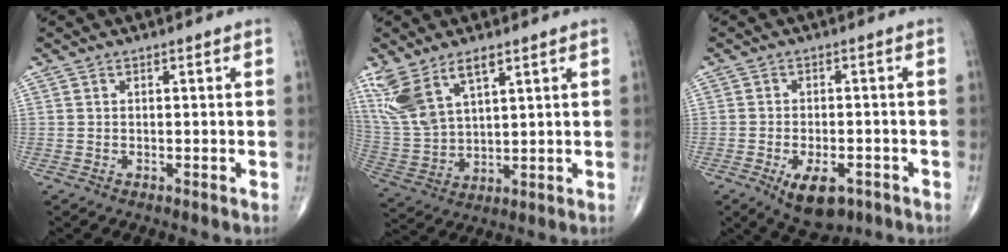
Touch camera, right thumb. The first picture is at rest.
{"total": 11.3, "force": [6.7, 4.9, 7.6], "torque": [-0.162, -0.018, 0.150]}
{"total": 8.2, "force": [-4.1, 4.2, 5.7], "torque": [-0.082, 0.009, -0.055]}